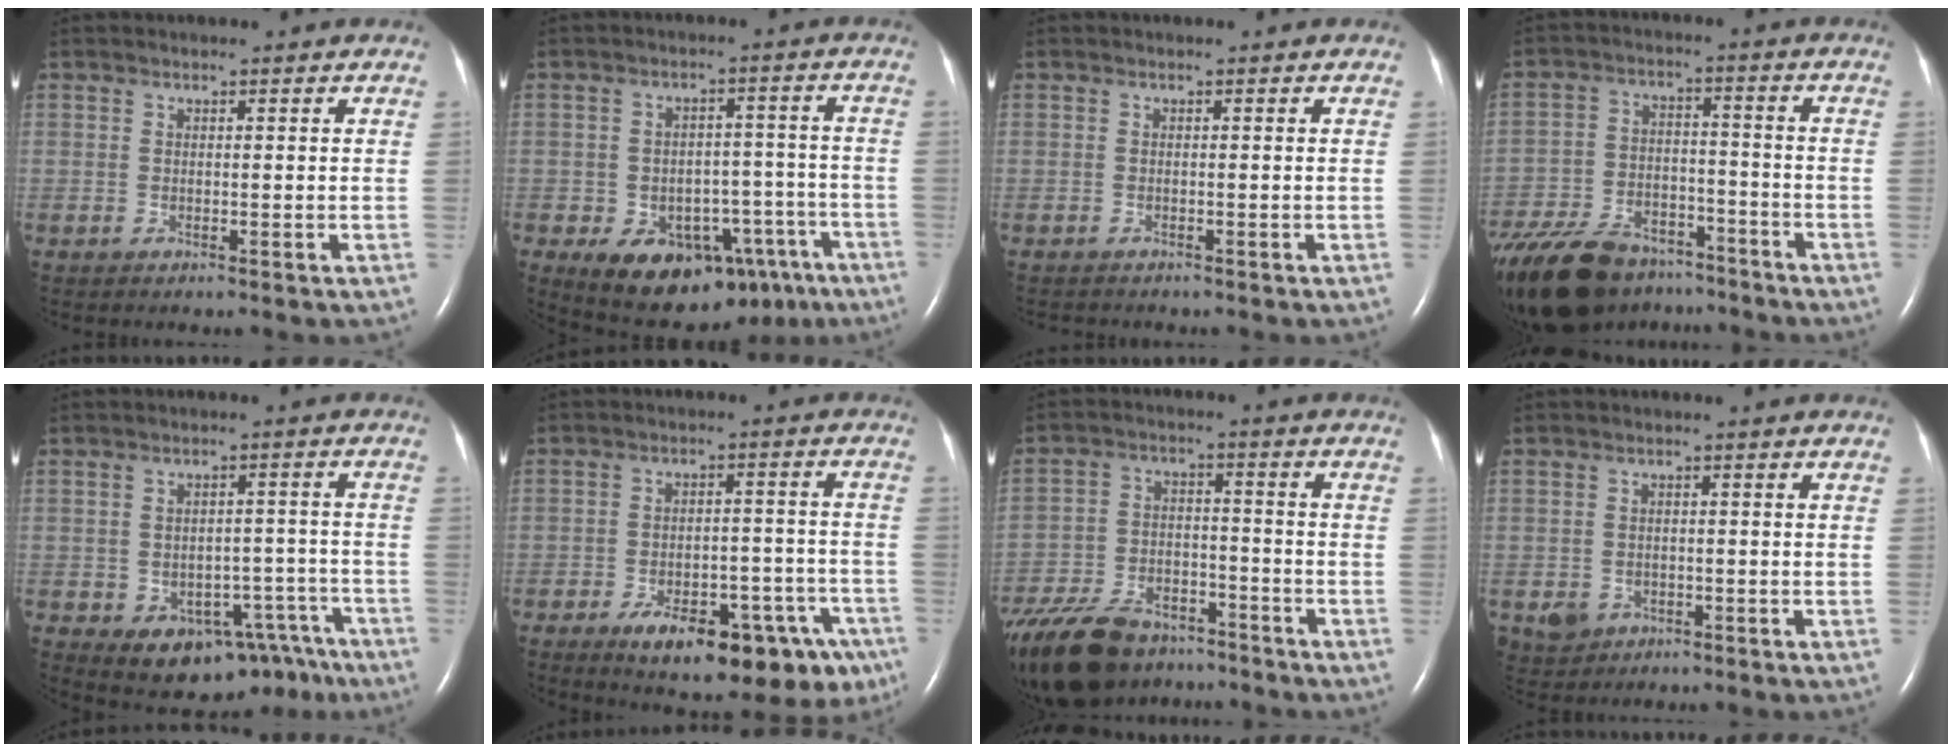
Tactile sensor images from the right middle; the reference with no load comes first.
{"total": 15.8, "force": [-9.1, 9.0, 9.2], "torque": [-0.121, 0.027, -0.119]}
{"total": 0.9, "force": [-0.9, 0.2, 0.1], "torque": [-0.007, -0.003, -0.014]}
{"total": 20.4, "force": [-15.7, 9.4, 9.0], "torque": [-0.230, -0.020, -0.250]}
{"total": 11.6, "force": [-7.3, 7.1, 5.6], "torque": [-0.046, 0.036, -0.090]}
{"total": 17.7, "force": [-11.1, 6.7, 12.1], "torque": [-0.095, 0.032, -0.148]}
{"total": 19.2, "force": [-14.8, 8.8, 8.6], "torque": [-0.226, -0.020, -0.239]}
{"total": 3.5, "force": [-1.6, 3.1, 0.8], "torque": [-0.017, 0.003, -0.017]}